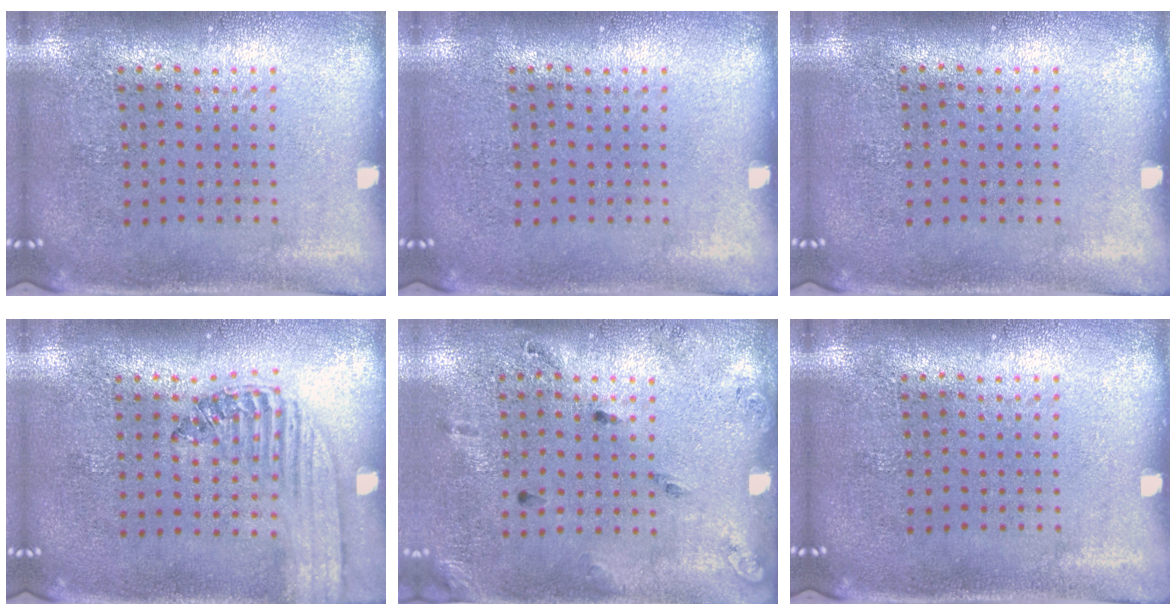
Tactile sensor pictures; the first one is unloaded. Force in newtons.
{"total": 0.0}
{"total": 0.0}
{"total": 1.5, "press": 1.4, "slide": 0.6}
{"total": 1.8, "press": 1.0, "slide": 1.5}
{"total": 0.0}